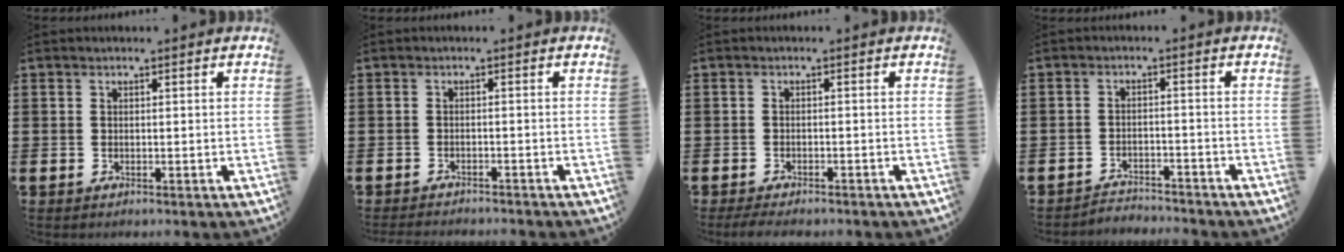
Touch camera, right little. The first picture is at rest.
{"total": 1.2, "force": [-1.2, -0.1, -0.1], "torque": [-0.002, 0.002, -0.024]}
{"total": 1.3, "force": [-1.2, 0.2, 0.6], "torque": [-0.012, 0.002, -0.023]}
{"total": 2.4, "force": [-2.4, 0.1, -0.3], "torque": [-0.005, 0.003, -0.054]}